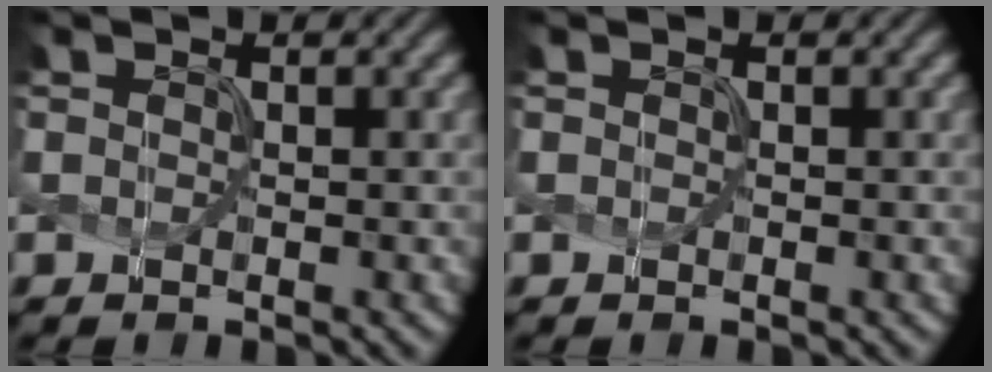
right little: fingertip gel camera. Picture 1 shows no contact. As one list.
[{"total": 0.0}]